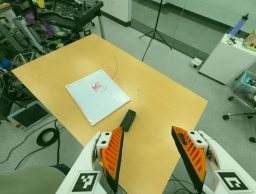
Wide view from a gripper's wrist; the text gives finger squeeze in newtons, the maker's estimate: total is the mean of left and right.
{"total": 0.0}